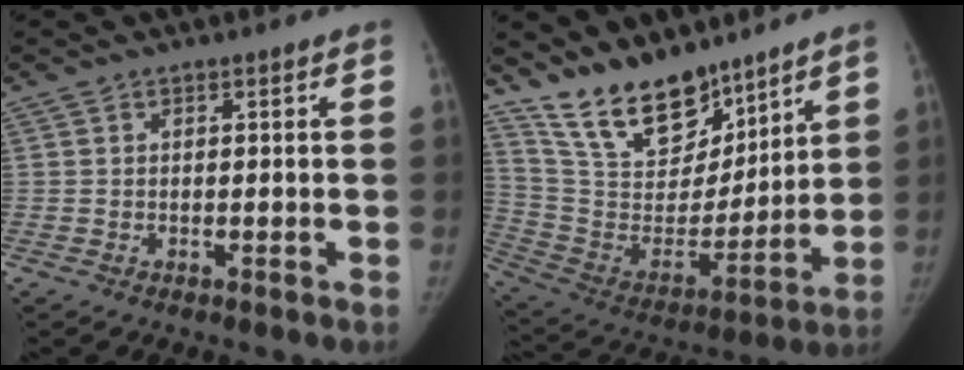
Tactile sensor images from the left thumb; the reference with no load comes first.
{"total": 18.7, "force": [14.6, 8.4, 8.0], "torque": [-0.101, -0.085, 0.270]}